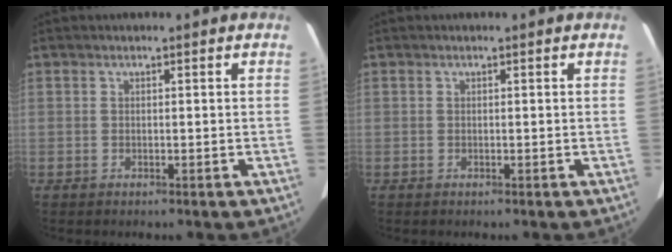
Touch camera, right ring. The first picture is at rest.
{"total": 0.0}